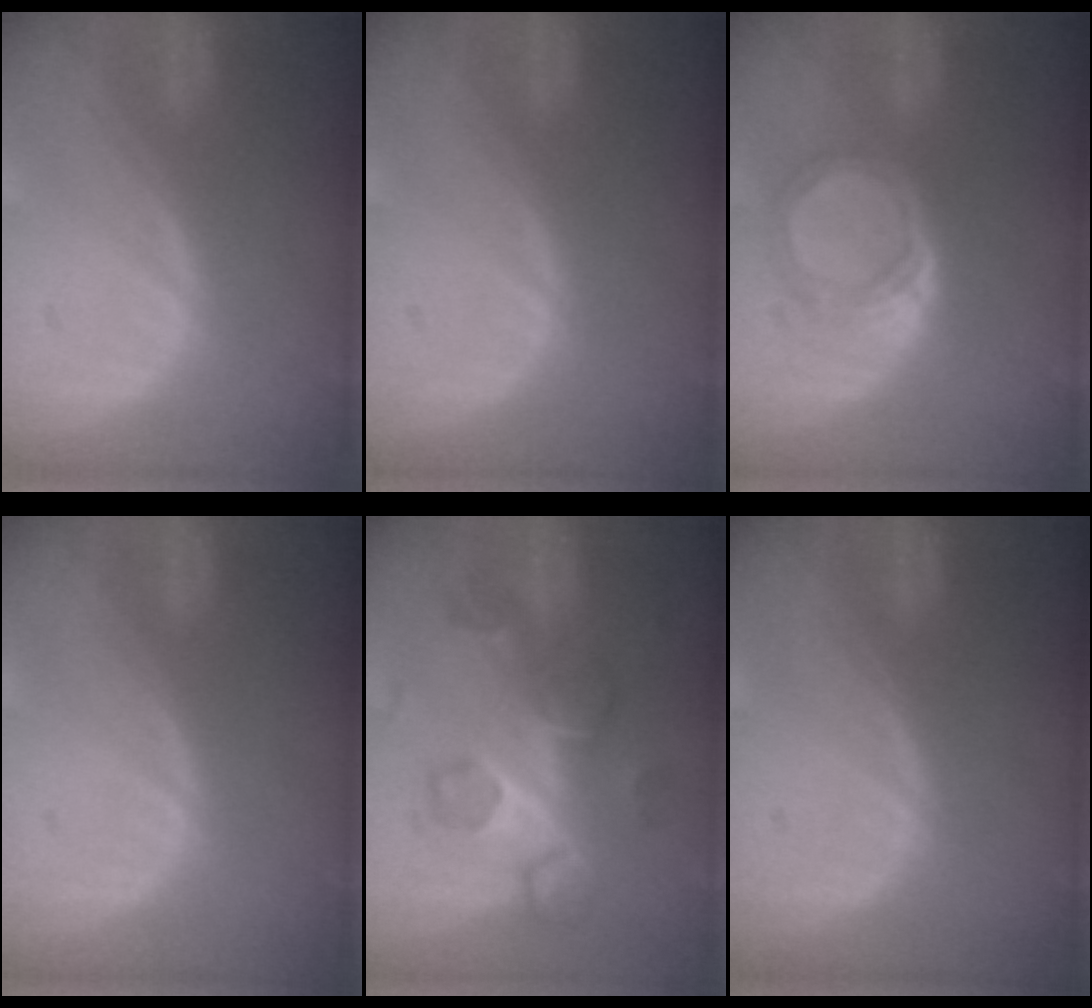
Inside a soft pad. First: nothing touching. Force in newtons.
{"total": 0.0}
{"total": 5.6, "press": 5.0, "slide": 2.5}
{"total": 0.0}
{"total": 8.6, "press": 7.6, "slide": 4.0}
{"total": 0.0}